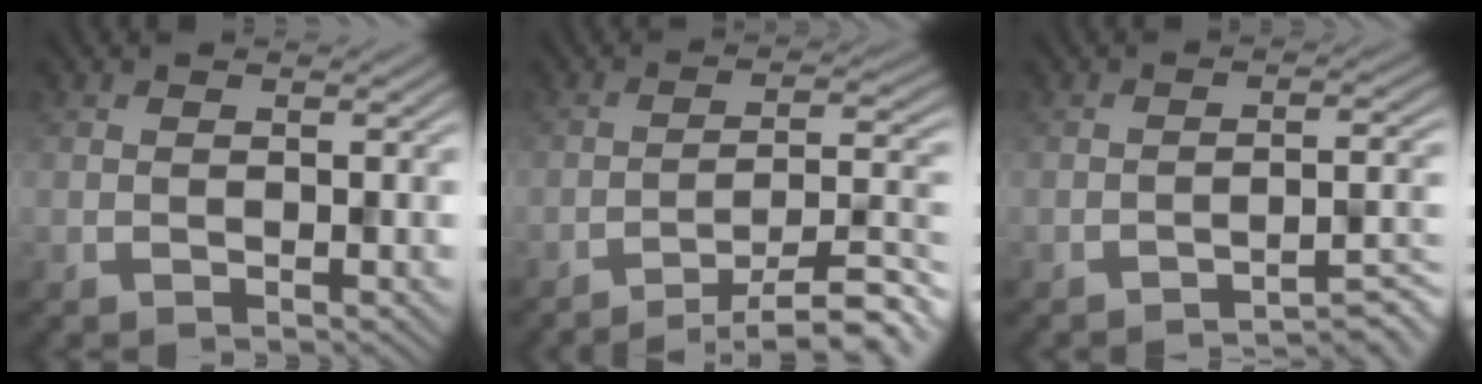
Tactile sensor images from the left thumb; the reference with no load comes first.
{"total": 11.2, "force": [-8.4, 1.6, 7.1], "torque": [-0.119, 0.015, -0.124]}
{"total": 4.2, "force": [-3.3, 0.3, 2.6], "torque": [-0.030, 0.015, -0.059]}